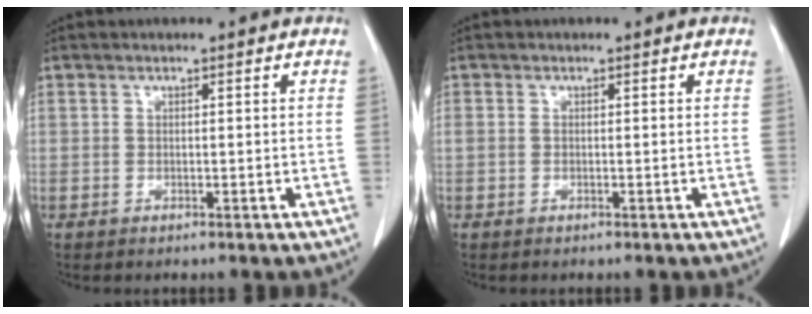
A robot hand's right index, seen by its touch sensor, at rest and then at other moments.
{"total": 0.8, "force": [0.0, 0.6, 0.6], "torque": [-0.026, 0.011, 0.005]}